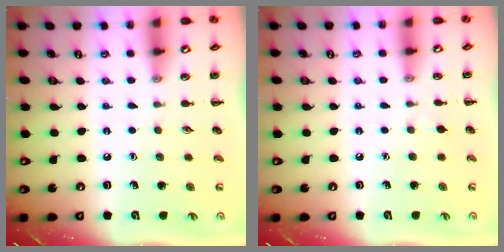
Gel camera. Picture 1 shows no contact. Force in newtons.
{"total": 2.3, "press": 2.0, "slide": 1.0}